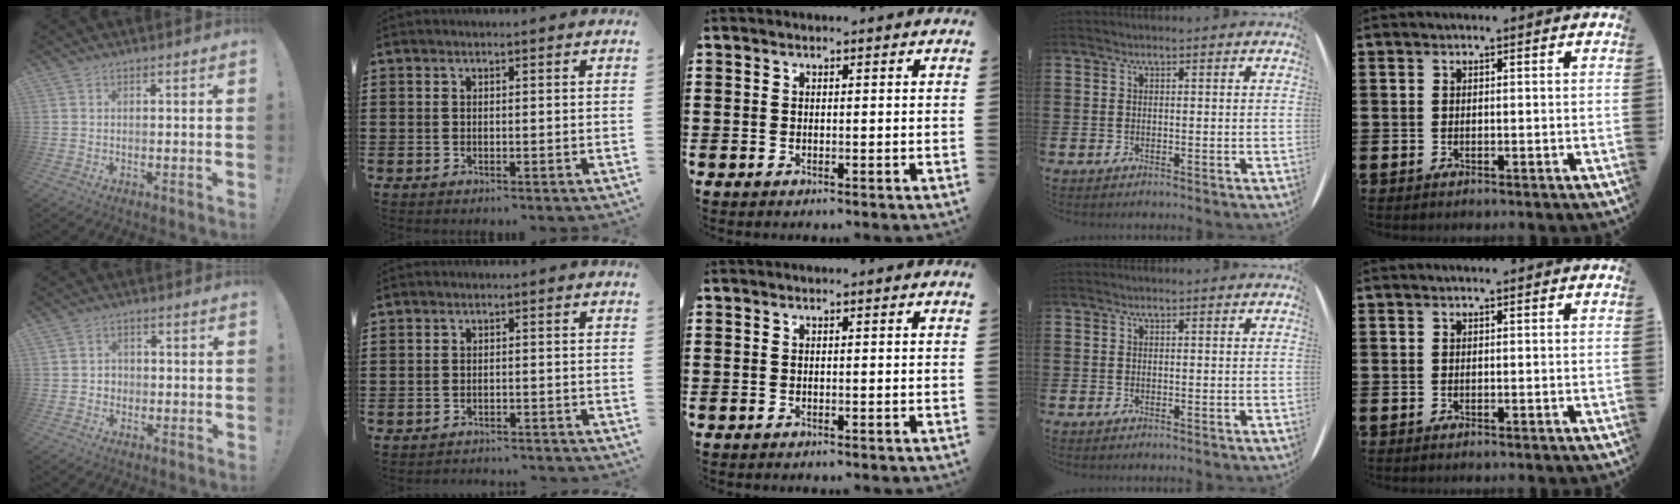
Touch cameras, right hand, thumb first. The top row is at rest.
{"thumb": {"total": 2.6, "force": [-0.5, 2.4, 0.9], "torque": [-0.015, 0.002, -0.011]}, "index": {"total": 1.7, "force": [-1.7, 0.1, -0.3], "torque": [0.001, 0.004, -0.038]}}